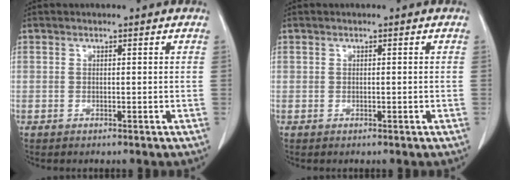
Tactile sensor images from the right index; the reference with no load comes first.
{"total": 0.0}